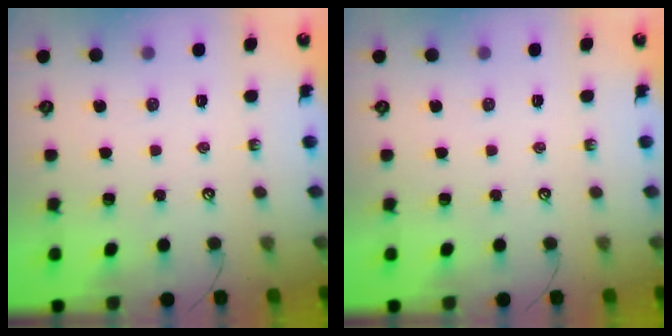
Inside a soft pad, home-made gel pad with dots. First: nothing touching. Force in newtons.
{"total": 0.0}